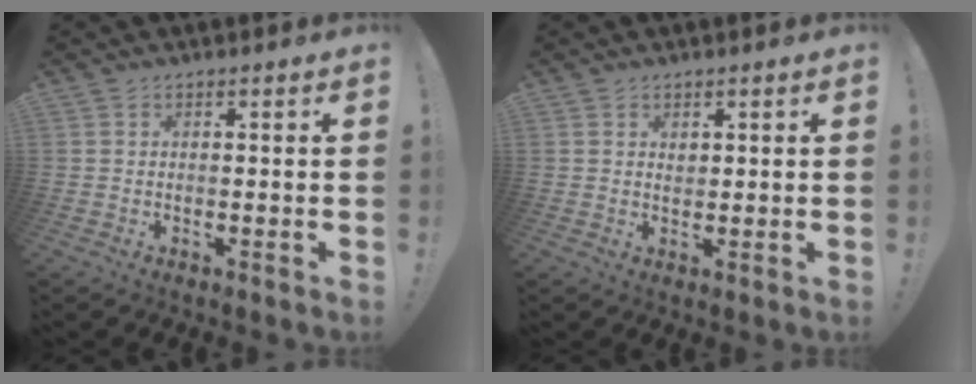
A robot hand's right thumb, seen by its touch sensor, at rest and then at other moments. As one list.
[{"total": 1.7, "force": [1.0, 1.2, 0.5], "torque": [0.004, -0.005, 0.016]}]